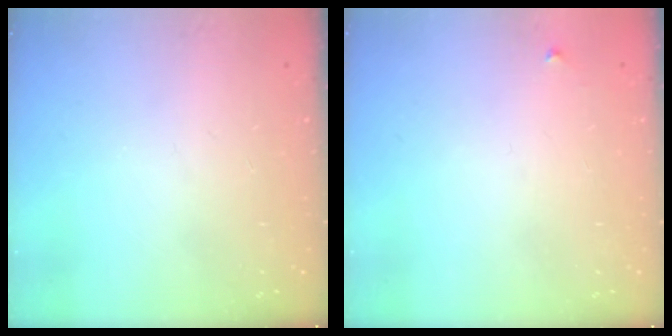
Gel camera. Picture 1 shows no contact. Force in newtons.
{"total": 3.3, "press": 3.3, "slide": 0.5}